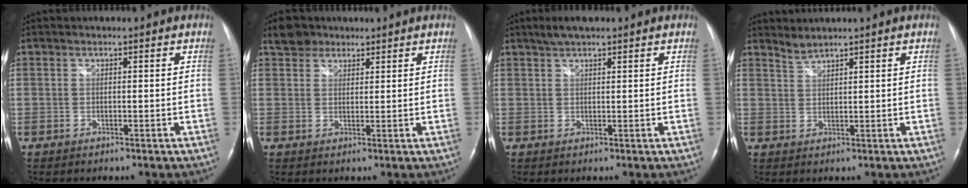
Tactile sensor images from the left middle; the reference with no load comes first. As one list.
[{"total": 3.8, "force": [2.9, 2.3, 0.6], "torque": [-0.017, 0.013, 0.053]}, {"total": 3.1, "force": [2.4, 0.5, 1.8], "torque": [-0.041, 0.010, 0.048]}, {"total": 3.4, "force": [3.0, -1.2, 0.9], "torque": [-0.030, -0.004, 0.072]}]